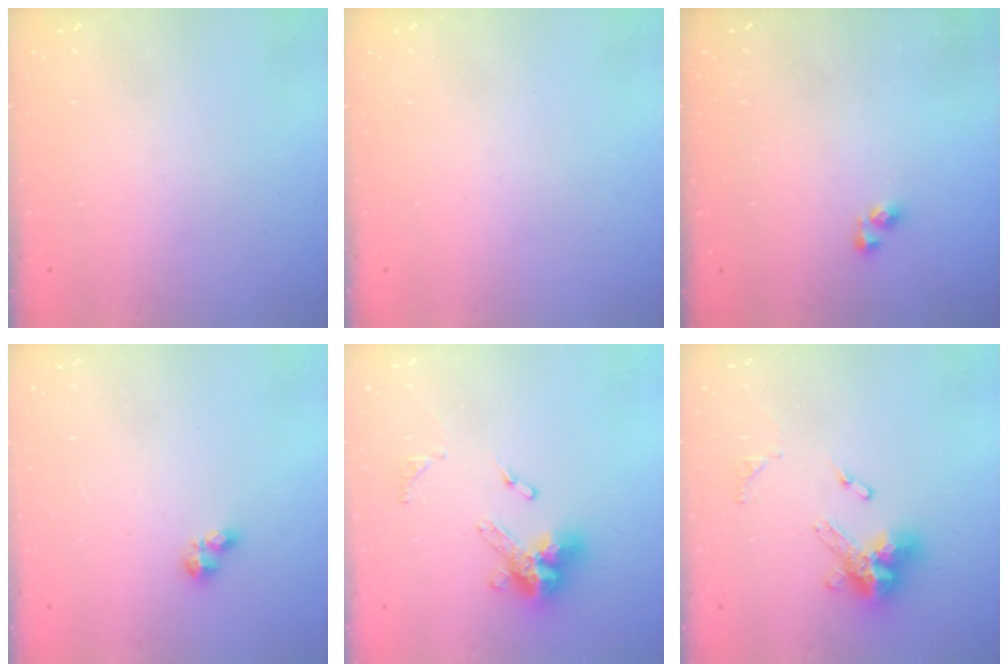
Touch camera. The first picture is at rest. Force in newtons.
{"total": 0.0}
{"total": 3.7, "press": 3.7, "slide": 0.2}
{"total": 4.0, "press": 3.9, "slide": 0.6}
{"total": 12.1, "press": 12.0, "slide": 1.1}
{"total": 12.1, "press": 12.0, "slide": 1.1}